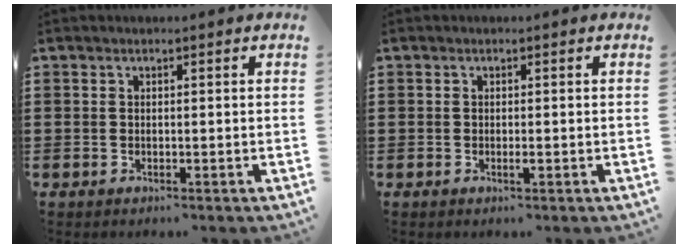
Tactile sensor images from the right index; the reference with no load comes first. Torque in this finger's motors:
{"motor_torque": [0.49, 0.47, 0.02, 0.01]}